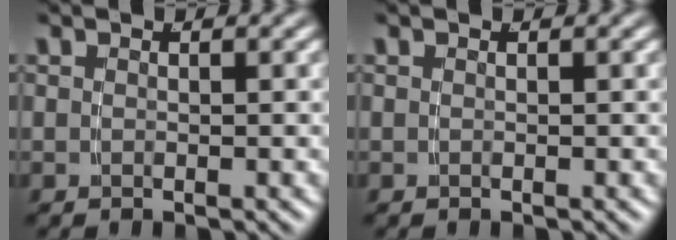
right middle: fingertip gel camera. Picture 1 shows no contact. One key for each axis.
{"total": 0.0}